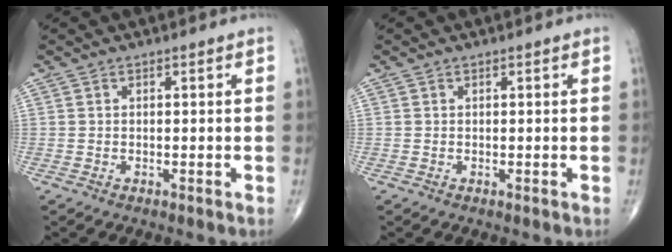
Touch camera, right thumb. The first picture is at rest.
{"total": 0.0}